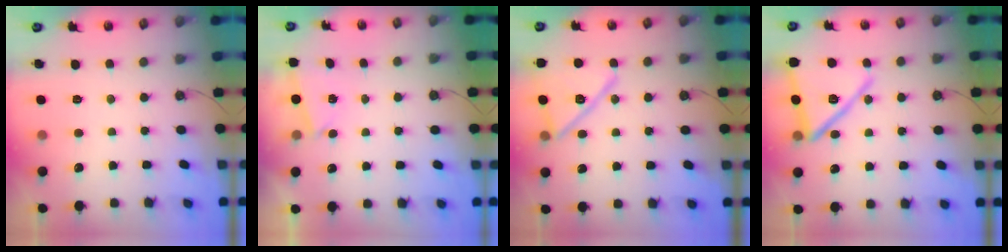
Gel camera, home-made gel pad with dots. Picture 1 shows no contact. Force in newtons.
{"total": 2.0, "press": 0.9, "slide": 1.8}
{"total": 15.0, "press": 15.0, "slide": 0.5}
{"total": 17.7, "press": 16.3, "slide": 6.9}